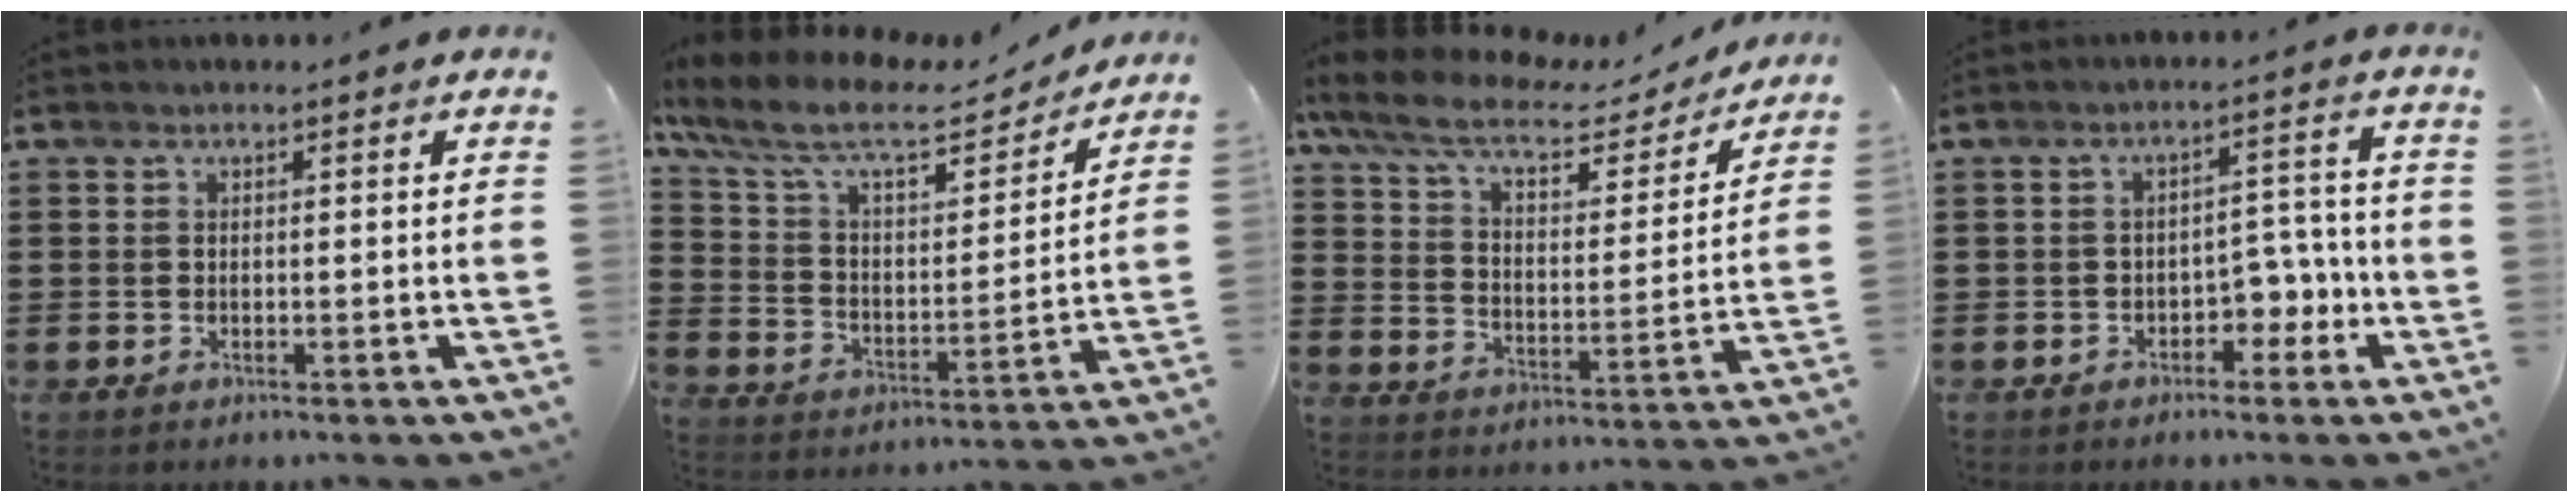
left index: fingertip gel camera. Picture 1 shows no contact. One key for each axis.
{"total": 10.8, "fx": 8.7, "fy": 2.6, "fz": 5.7, "tx": -0.145, "ty": -0.045, "tz": 0.148}
{"total": 9.8, "fx": 7.4, "fy": 2.9, "fz": 5.7, "tx": -0.136, "ty": -0.029, "tz": 0.128}
{"total": 4.5, "fx": -2.3, "fy": 2.7, "fz": 2.8, "tx": -0.044, "ty": 0.008, "tz": -0.050}